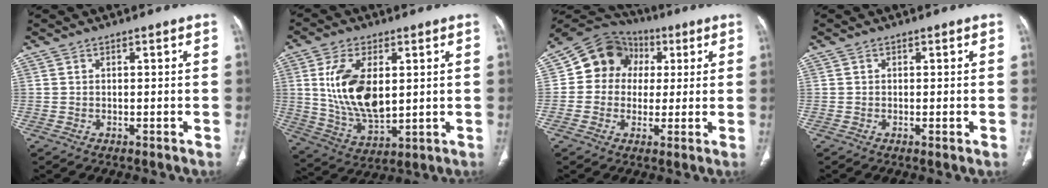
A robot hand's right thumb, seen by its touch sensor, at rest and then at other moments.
{"total": 14.5, "force": [2.5, 7.8, 12.0], "torque": [-0.218, -0.019, 0.059]}
{"total": 12.2, "force": [2.1, 10.6, 5.5], "torque": [-0.066, 0.018, 0.023]}
{"total": 0.9, "force": [-0.2, 0.2, 0.8], "torque": [-0.017, -0.003, -0.002]}